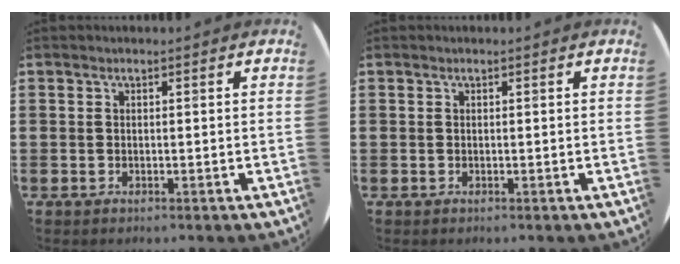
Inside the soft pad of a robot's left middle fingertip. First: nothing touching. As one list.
[{"total": 0.0}]